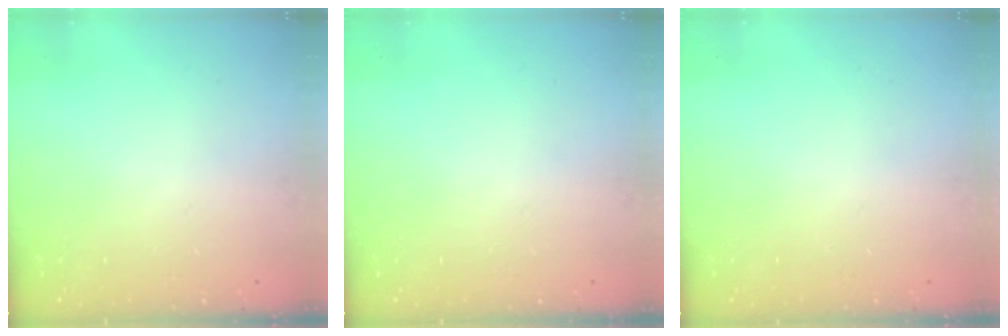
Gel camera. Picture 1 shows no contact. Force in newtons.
{"total": 0.0}
{"total": 0.0}